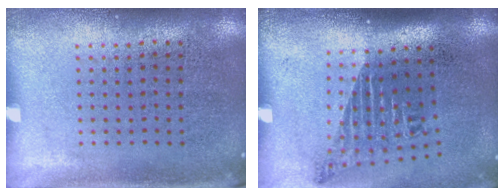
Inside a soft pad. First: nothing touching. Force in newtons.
{"total": 1.8, "press": 1.2, "slide": 1.3}